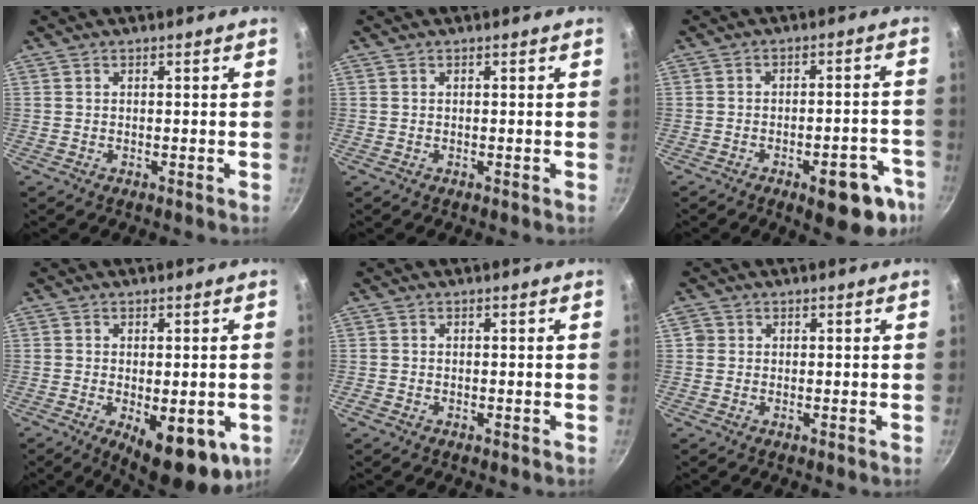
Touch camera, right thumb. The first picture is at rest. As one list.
[{"total": 0.0}, {"total": 12.0, "force": [-6.1, 4.9, 9.0], "torque": [-0.066, 0.038, -0.072]}, {"total": 13.1, "force": [-4.0, 5.7, 11.2], "torque": [-0.121, -0.007, -0.040]}, {"total": 1.3, "force": [-0.7, 0.7, 0.9], "torque": [-0.024, 0.003, -0.018]}, {"total": 1.3, "force": [0.1, 1.3, 0.4], "torque": [-0.002, 0.003, -0.002]}]